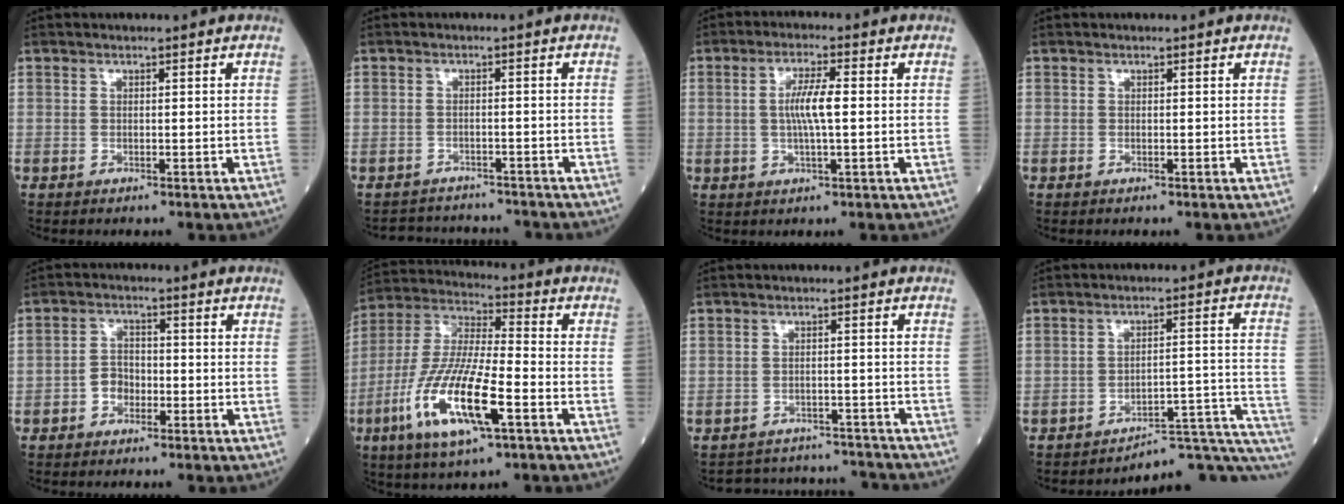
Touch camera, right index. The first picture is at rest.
{"total": 6.1, "force": [-5.8, 1.8, -0.2], "torque": [0.009, 0.017, -0.077]}
{"total": 5.3, "force": [0.2, 0.5, 5.3], "torque": [-0.104, 0.003, 0.001]}
{"total": 0.0}
{"total": 3.3, "force": [-1.5, 2.5, 1.6], "torque": [-0.023, 0.011, -0.031]}
{"total": 16.8, "force": [-6.4, 3.2, 15.2], "torque": [-0.318, -0.018, -0.116]}
{"total": 8.8, "force": [-8.5, 2.3, -0.7], "torque": [0.017, 0.031, -0.108]}
{"total": 13.8, "force": [-13.5, 1.1, 2.5], "torque": [0.007, 0.059, -0.174]}